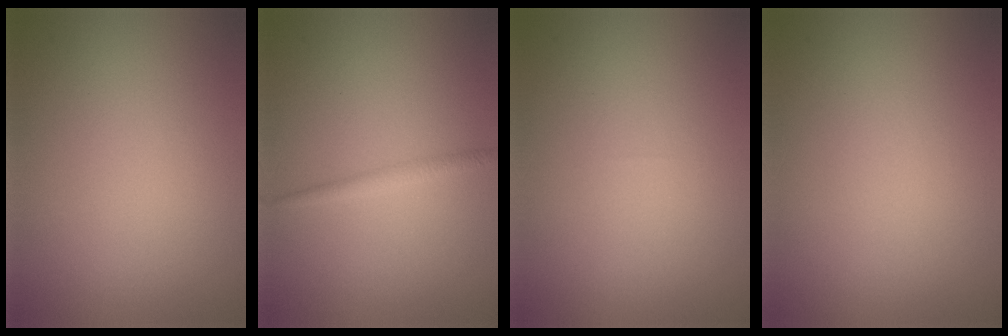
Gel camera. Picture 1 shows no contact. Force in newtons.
{"total": 1.3, "press": 1.3, "slide": 0.0}
{"total": 0.0}
{"total": 0.0}